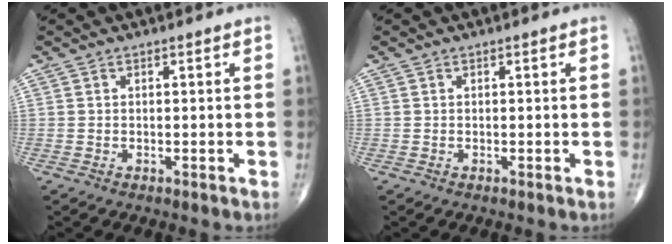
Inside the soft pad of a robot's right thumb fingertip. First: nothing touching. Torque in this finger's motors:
{"motor_torque": [0.00, 0.00, 0.01, 0.00, 0.00]}